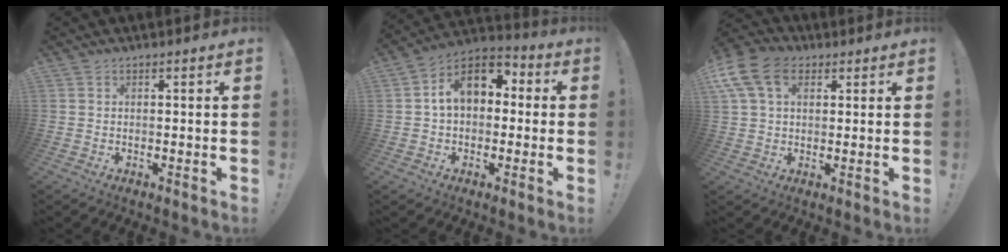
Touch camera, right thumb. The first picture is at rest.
{"total": 12.1, "force": [2.9, 8.1, 8.5], "torque": [-0.135, 0.011, 0.059]}
{"total": 12.4, "force": [4.8, 8.2, 7.9], "torque": [-0.158, -0.004, 0.097]}